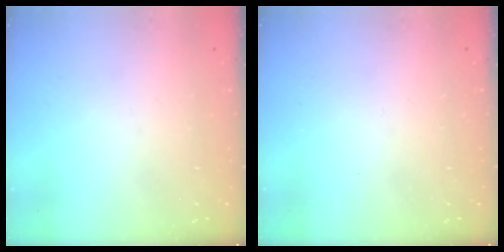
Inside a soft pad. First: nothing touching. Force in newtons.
{"total": 0.0}